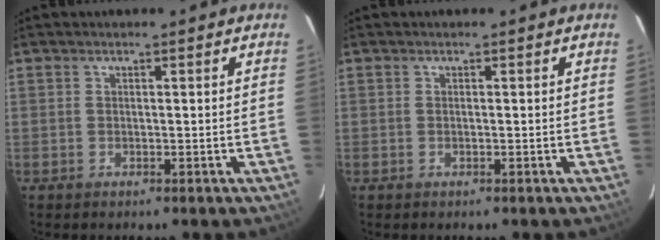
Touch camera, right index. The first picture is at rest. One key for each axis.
{"total": 0.0}